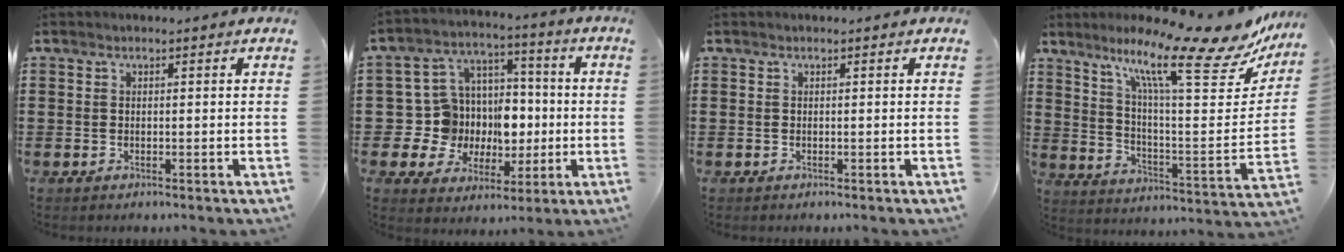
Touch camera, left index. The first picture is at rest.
{"total": 10.5, "force": [0.6, 10.1, 2.7], "torque": [-0.103, -0.021, 0.020]}
{"total": 0.0}
{"total": 15.4, "force": [10.4, 2.4, 11.1], "torque": [-0.212, -0.058, 0.165]}